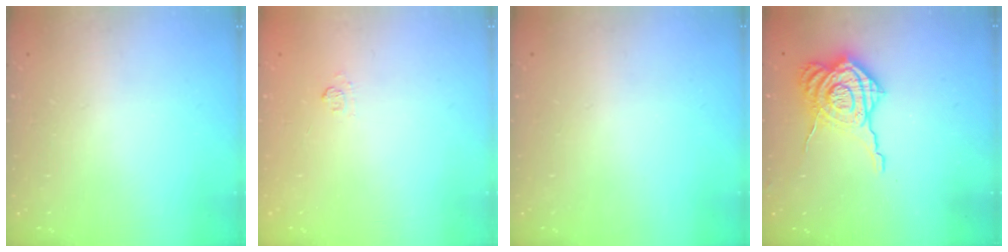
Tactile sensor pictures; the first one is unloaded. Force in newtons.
{"total": 5.2, "press": 5.1, "slide": 1.2}
{"total": 0.0}
{"total": 13.1, "press": 13.1, "slide": 0.9}